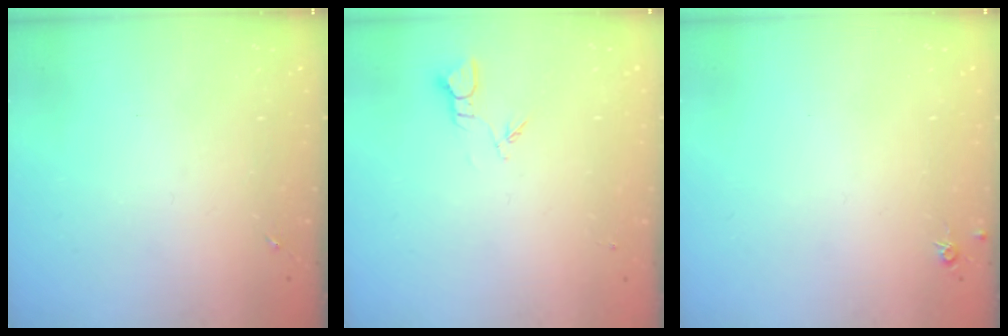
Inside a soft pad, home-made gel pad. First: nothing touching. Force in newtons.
{"total": 2.7, "press": 2.7, "slide": 0.3}
{"total": 4.4, "press": 4.3, "slide": 0.5}